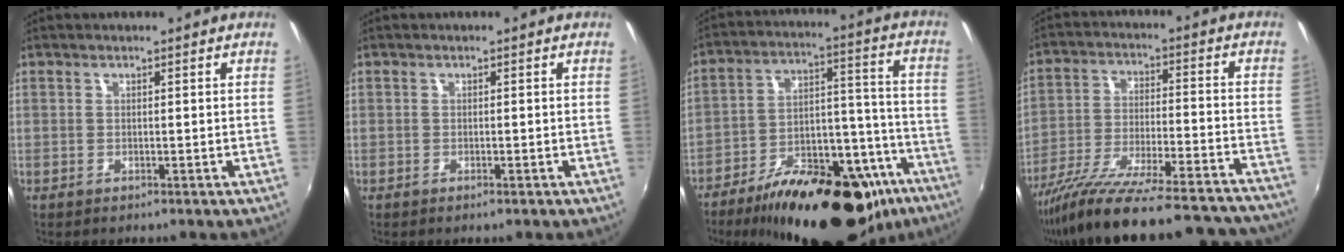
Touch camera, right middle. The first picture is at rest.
{"total": 0.8, "force": [-0.6, 0.2, 0.5], "torque": [-0.010, -0.002, -0.010]}
{"total": 29.4, "force": [-19.9, 12.3, 17.9], "torque": [-0.259, 0.020, -0.271]}
{"total": 30.7, "force": [-27.3, 4.4, 13.5], "torque": [-0.225, -0.062, -0.392]}